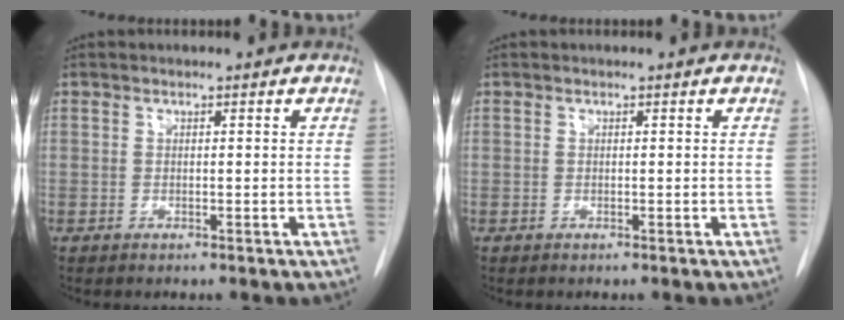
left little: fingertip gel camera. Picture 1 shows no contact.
{"total": 0.0}